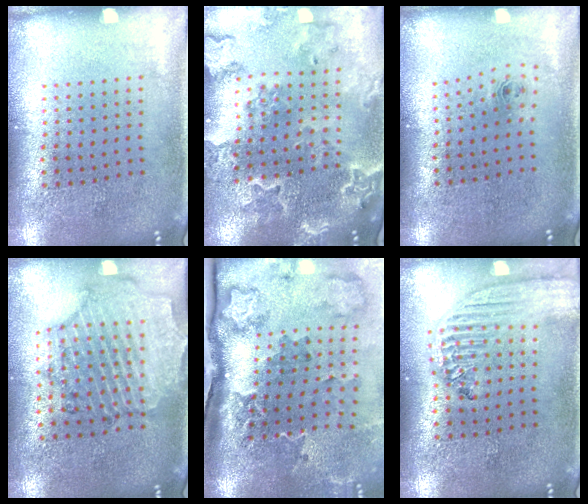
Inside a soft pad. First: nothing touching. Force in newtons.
{"total": 2.2, "press": 2.1, "slide": 0.4}
{"total": 0.7, "press": 0.3, "slide": 0.6}
{"total": 1.6, "press": 1.6, "slide": 0.3}
{"total": 3.1, "press": 2.1, "slide": 2.3}
{"total": 2.2, "press": 1.9, "slide": 1.1}